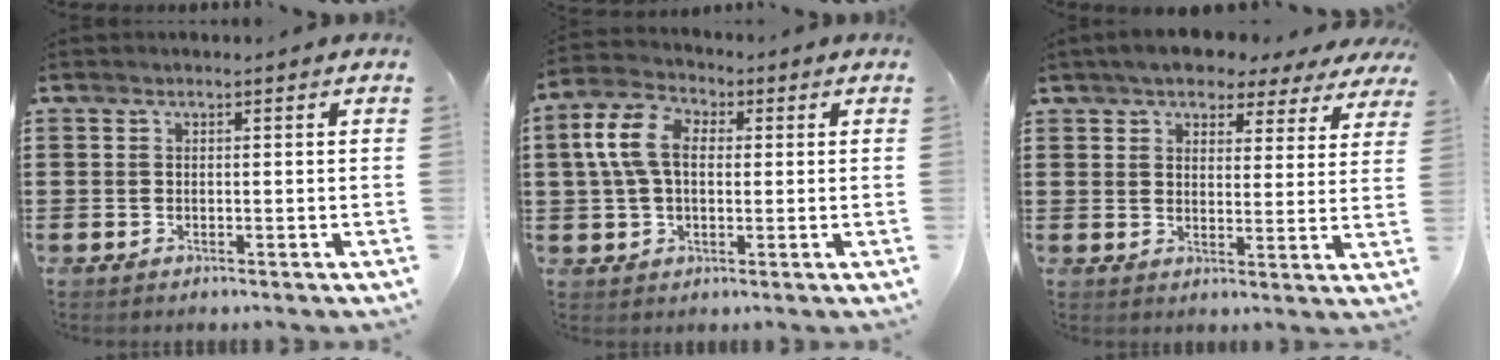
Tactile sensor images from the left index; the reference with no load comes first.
{"total": 8.2, "force": [1.5, 5.2, 6.1], "torque": [-0.156, 0.011, 0.019]}
{"total": 5.3, "force": [4.7, 1.8, 1.6], "torque": [-0.048, -0.011, 0.083]}